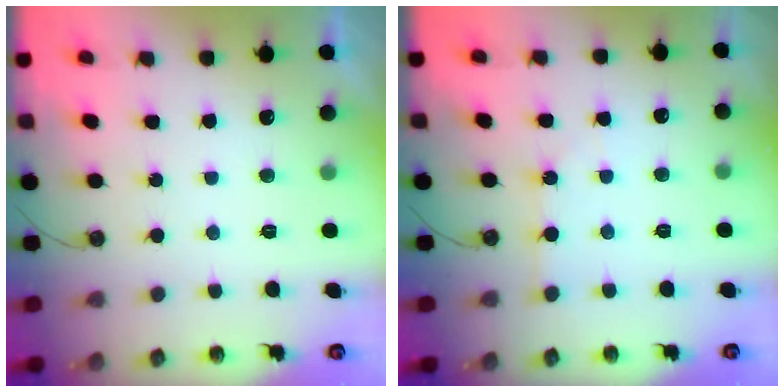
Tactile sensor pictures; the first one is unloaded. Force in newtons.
{"total": 2.1, "press": 2.1, "slide": 0.3}